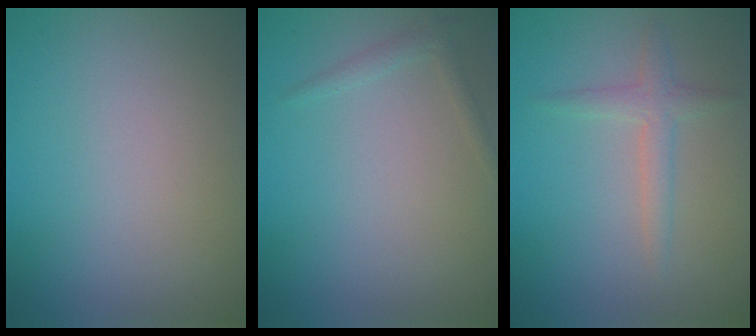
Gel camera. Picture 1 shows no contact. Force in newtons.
{"total": 1.1, "press": 1.1, "slide": 0.0}
{"total": 2.0, "press": 2.0, "slide": 0.1}